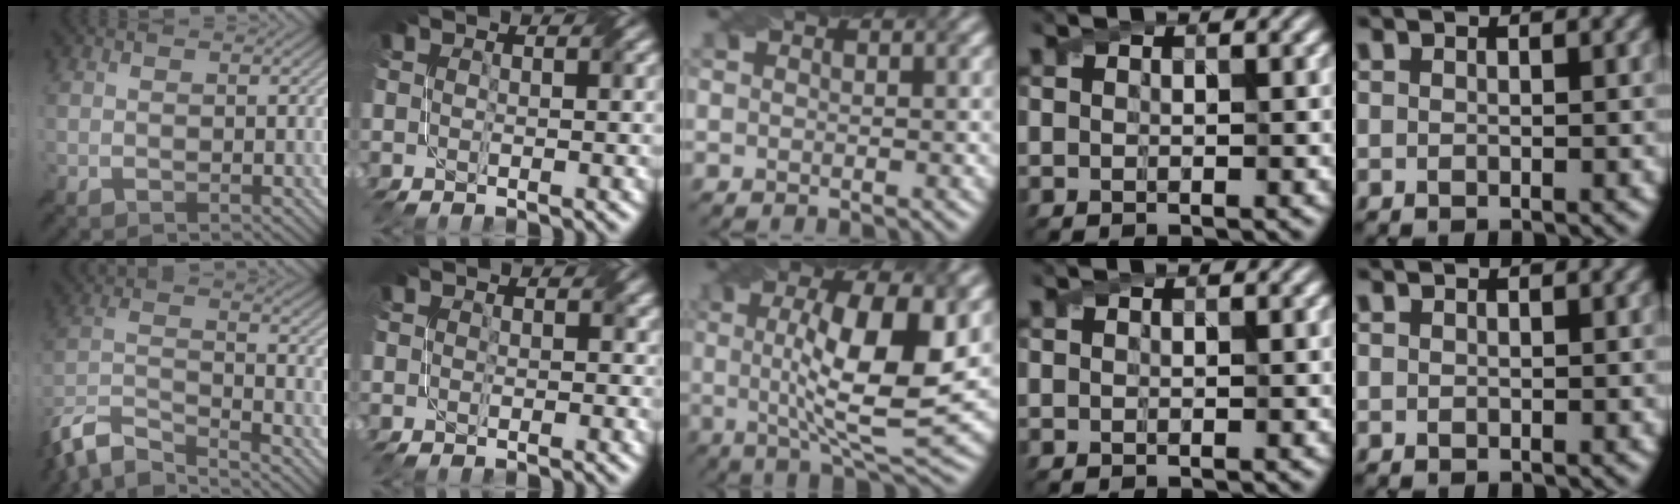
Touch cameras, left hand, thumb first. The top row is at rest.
{"thumb": {"total": 10.4, "force": [-8.6, 2.7, 5.1], "torque": [-0.114, -0.011, -0.175]}, "index": {"total": 1.3, "force": [0.5, 1.0, 0.6], "torque": [-0.006, -0.001, 0.002]}, "middle": {"total": 11.0, "force": [1.2, 2.9, 10.5], "torque": [-0.162, -0.001, 0.022]}, "little": {"total": 0.6, "force": [-0.1, -0.3, -0.5], "torque": [0.003, -0.001, 0.004]}}